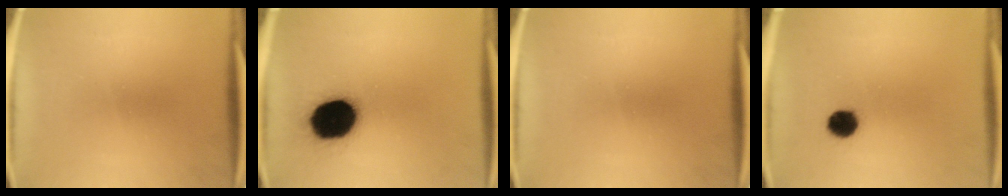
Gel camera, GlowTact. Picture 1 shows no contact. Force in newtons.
{"total": 19.4}
{"total": 0.0}
{"total": 4.7}